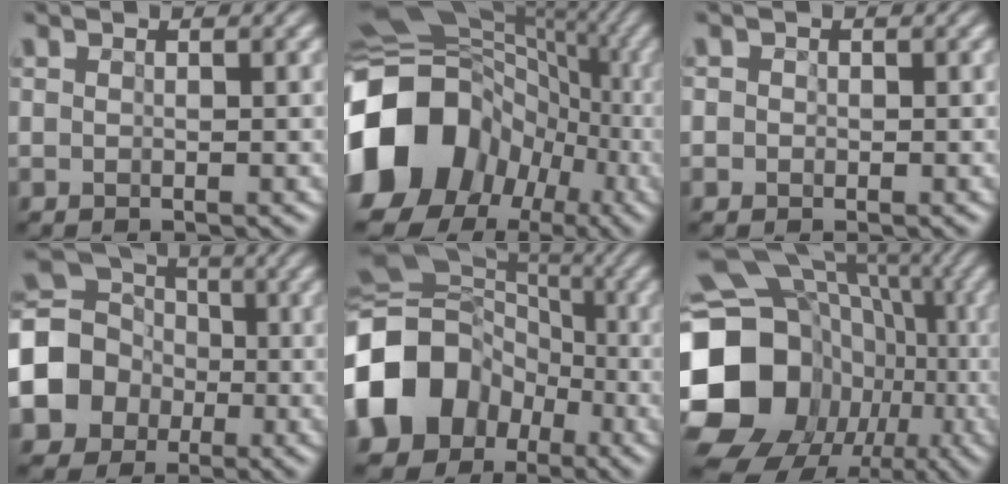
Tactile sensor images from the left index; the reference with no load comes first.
{"total": 17.2, "force": [-3.1, 14.4, 8.9], "torque": [-0.208, -0.001, -0.054]}
{"total": 1.8, "force": [0.0, 1.7, 0.6], "torque": [0.011, 0.021, -0.024]}
{"total": 10.8, "force": [-2.1, 9.5, 4.8], "torque": [-0.110, -0.007, -0.057]}
{"total": 13.8, "force": [-3.9, 11.6, 6.4], "torque": [-0.168, -0.005, -0.087]}
{"total": 21.0, "force": [-3.5, 18.1, 10.1], "torque": [-0.213, 0.000, -0.075]}